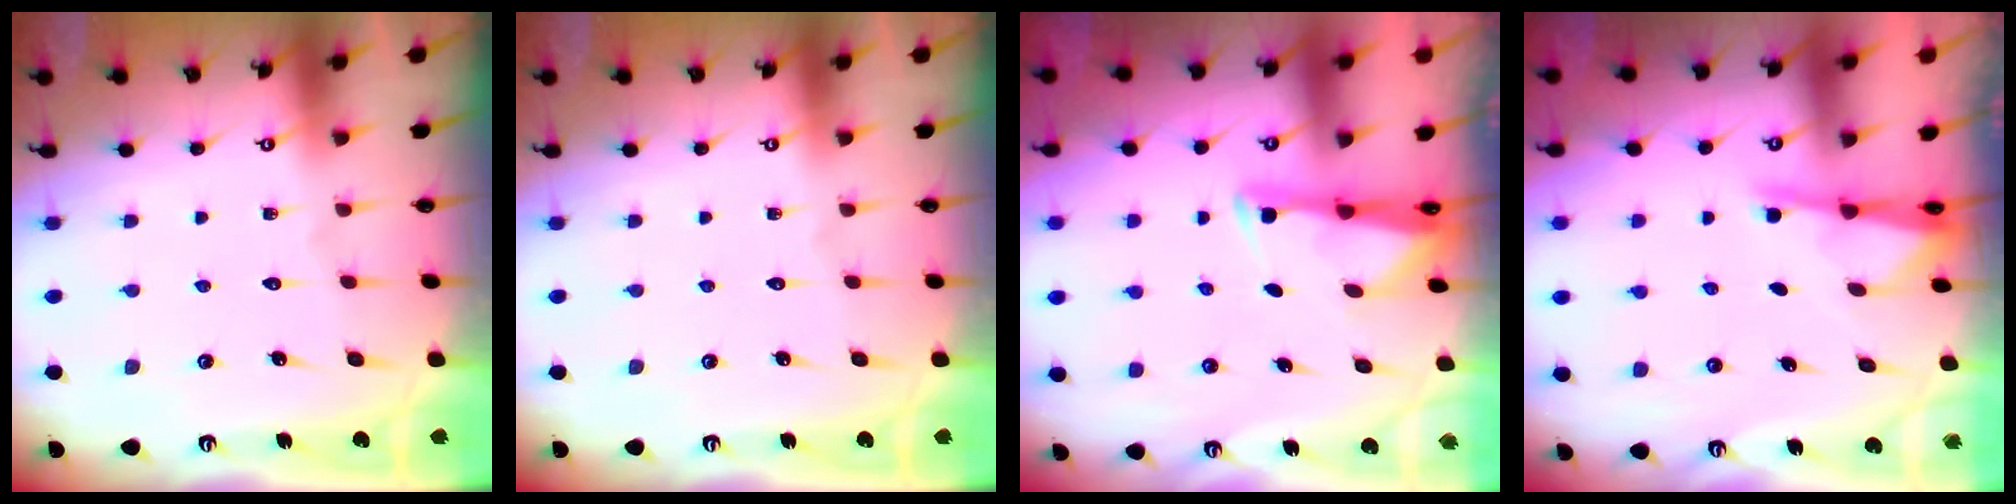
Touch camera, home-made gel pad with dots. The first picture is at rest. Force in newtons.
{"total": 0.0}
{"total": 2.9, "press": 2.9, "slide": 0.4}
{"total": 2.4, "press": 2.3, "slide": 0.3}